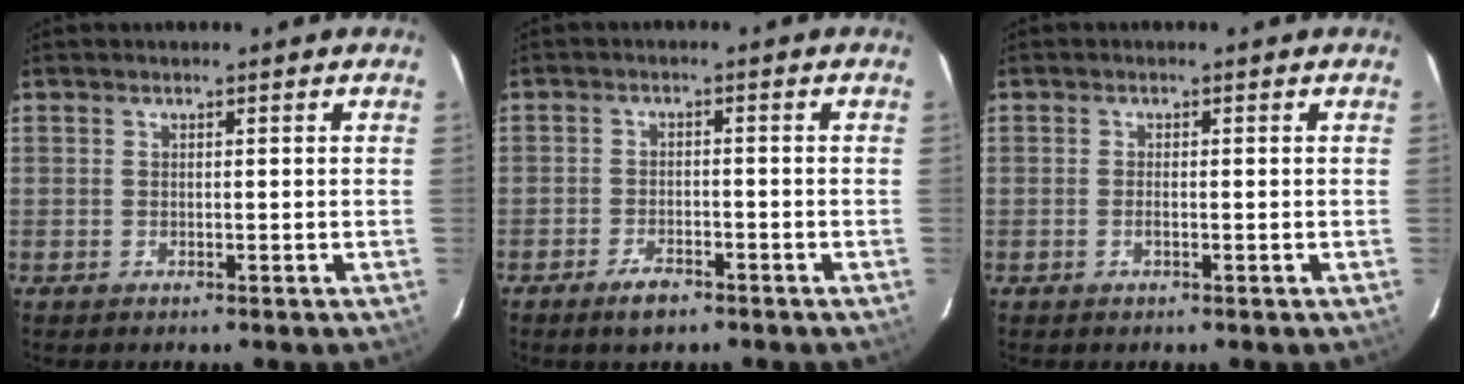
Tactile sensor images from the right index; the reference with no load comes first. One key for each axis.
{"total": 4.2, "fx": -3.1, "fy": 1.7, "fz": 2.2, "tx": -0.054, "ty": 0.001, "tz": -0.054}
{"total": 1.0, "fx": -0.4, "fy": 0.3, "fz": 0.8, "tx": -0.019, "ty": -0.001, "tz": -0.006}